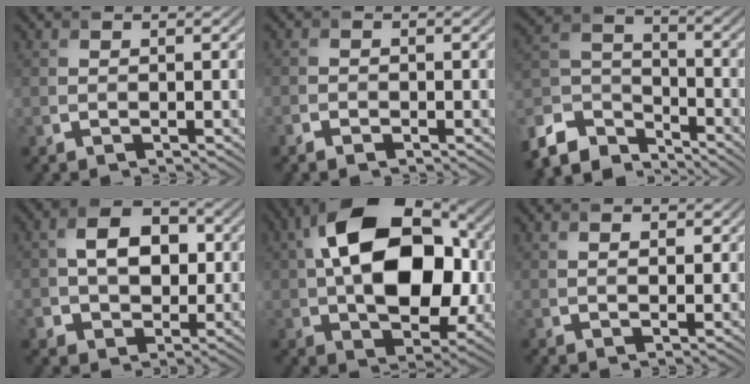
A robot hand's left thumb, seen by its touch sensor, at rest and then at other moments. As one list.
[{"total": 1.4, "force": [-1.0, 0.7, 0.6], "torque": [-0.013, -0.003, -0.021]}, {"total": 10.2, "force": [-7.8, 4.8, 4.4], "torque": [-0.111, -0.007, -0.173]}, {"total": 6.8, "force": [0.2, 5.0, 4.6], "torque": [-0.087, 0.001, 0.003]}, {"total": 16.8, "force": [2.5, 10.3, 13.0], "torque": [-0.217, 0.014, 0.041]}, {"total": 2.0, "force": [1.0, 0.9, 1.5], "torque": [-0.022, -0.007, 0.022]}]